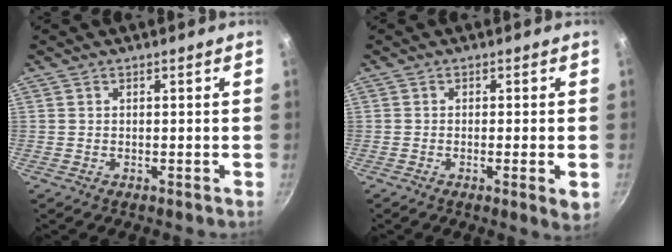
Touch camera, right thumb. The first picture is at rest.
{"total": 3.8, "force": [-0.9, 0.5, 3.6], "torque": [-0.056, -0.009, -0.014]}